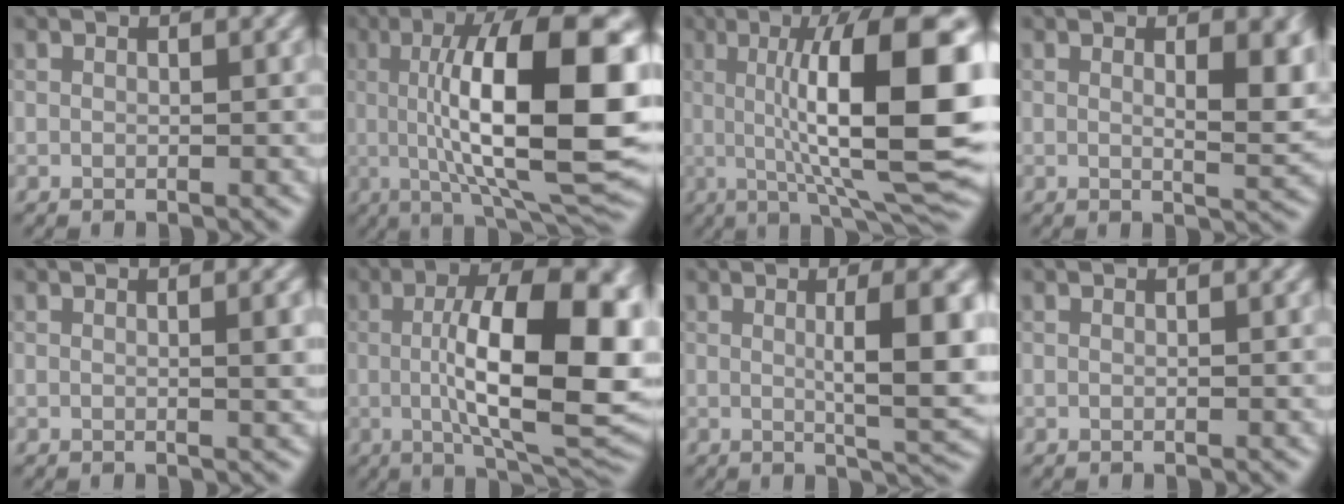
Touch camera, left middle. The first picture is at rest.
{"total": 14.7, "force": [1.1, 4.1, 14.1], "torque": [-0.198, 0.002, 0.013]}
{"total": 14.0, "force": [1.1, 3.2, 13.6], "torque": [-0.184, 0.008, 0.018]}
{"total": 4.4, "force": [1.2, 1.3, 4.1], "torque": [-0.052, -0.003, 0.022]}
{"total": 1.9, "force": [0.2, 0.5, 1.9], "torque": [-0.022, 0.002, 0.000]}
{"total": 14.1, "force": [0.3, 4.7, 13.3], "torque": [-0.193, 0.001, 0.002]}
{"total": 6.8, "force": [0.6, 1.4, 6.6], "torque": [-0.090, 0.000, 0.012]}
{"total": 0.0}